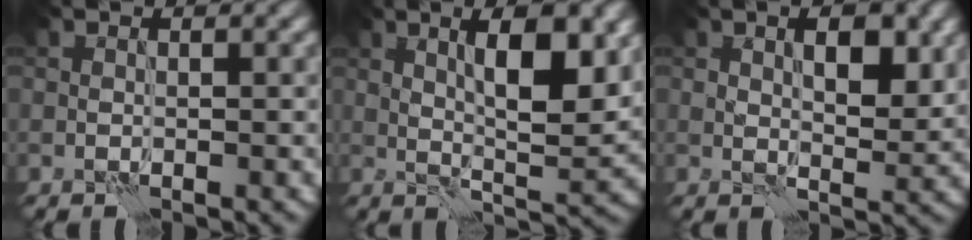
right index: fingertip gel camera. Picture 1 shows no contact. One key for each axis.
{"total": 7.7, "fx": 2.3, "fy": 1.9, "fz": 7.1, "tx": -0.110, "ty": -0.001, "tz": 0.041}
{"total": 4.4, "fx": 1.5, "fy": 2.0, "fz": 3.6, "tx": -0.055, "ty": -0.002, "tz": 0.027}